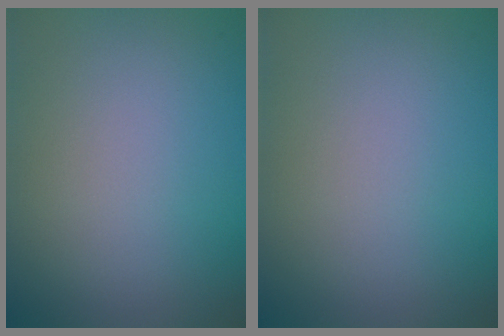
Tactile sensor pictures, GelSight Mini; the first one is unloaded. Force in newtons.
{"total": 0.0}